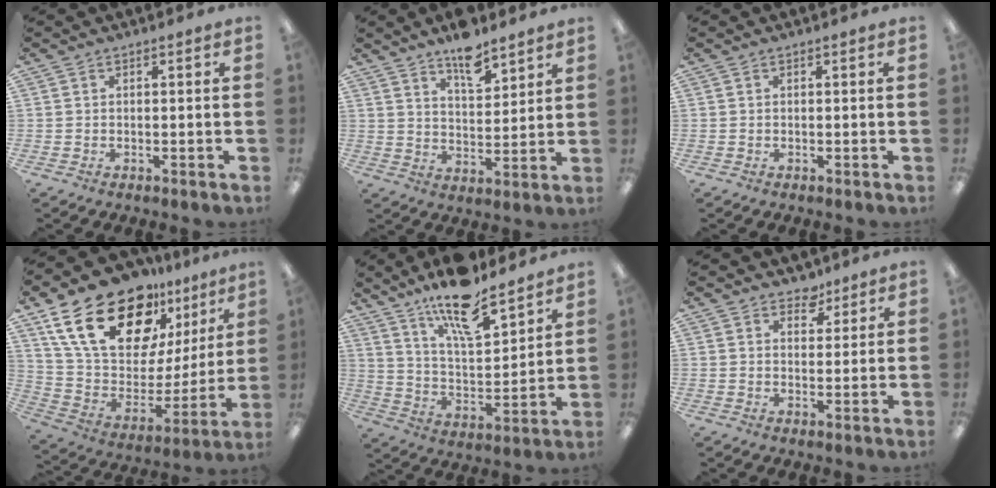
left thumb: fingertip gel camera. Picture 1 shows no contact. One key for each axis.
{"total": 8.8, "fx": 7.1, "fy": 3.3, "fz": 4.0, "tx": -0.051, "ty": -0.045, "tz": 0.122}
{"total": 0.0}
{"total": 24.8, "fx": 16.0, "fy": 12.3, "fz": 14.5, "tx": -0.251, "ty": -0.091, "tz": 0.289}
{"total": 16.1, "fx": 12.9, "fy": 4.5, "fz": 8.4, "tx": -0.142, "ty": -0.080, "tz": 0.220}
{"total": 4.4, "fx": 3.4, "fy": 2.7, "fz": 0.9, "tx": -0.006, "ty": -0.016, "tz": 0.058}